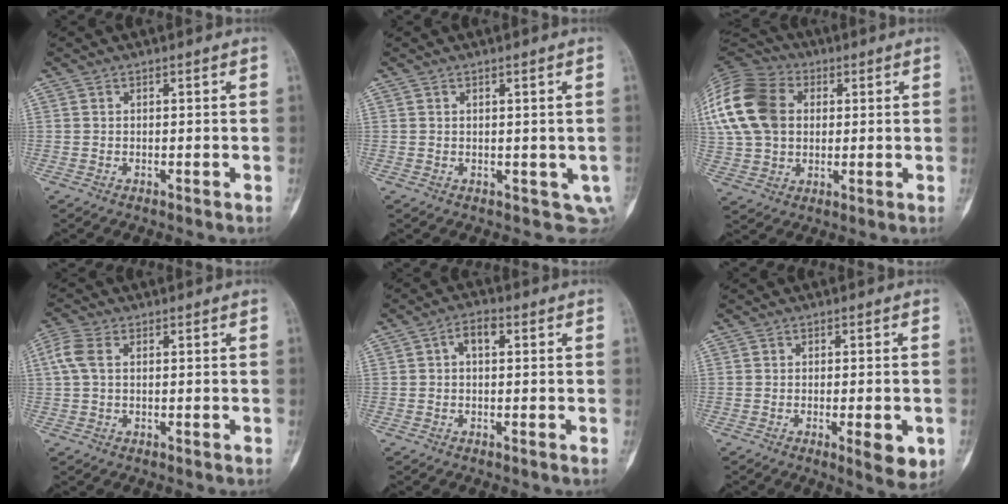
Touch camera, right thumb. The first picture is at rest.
{"total": 3.5, "force": [0.3, 2.4, 2.5], "torque": [-0.017, -0.009, 0.015]}
{"total": 22.1, "force": [4.5, 16.4, 14.1], "torque": [-0.312, 0.033, 0.084]}
{"total": 4.7, "force": [0.9, 2.9, 3.6], "torque": [-0.103, 0.016, 0.013]}
{"total": 3.5, "force": [0.5, 1.7, 2.9], "torque": [-0.046, 0.009, 0.001]}
{"total": 6.2, "force": [-1.9, 1.8, 5.6], "torque": [-0.069, -0.010, -0.019]}